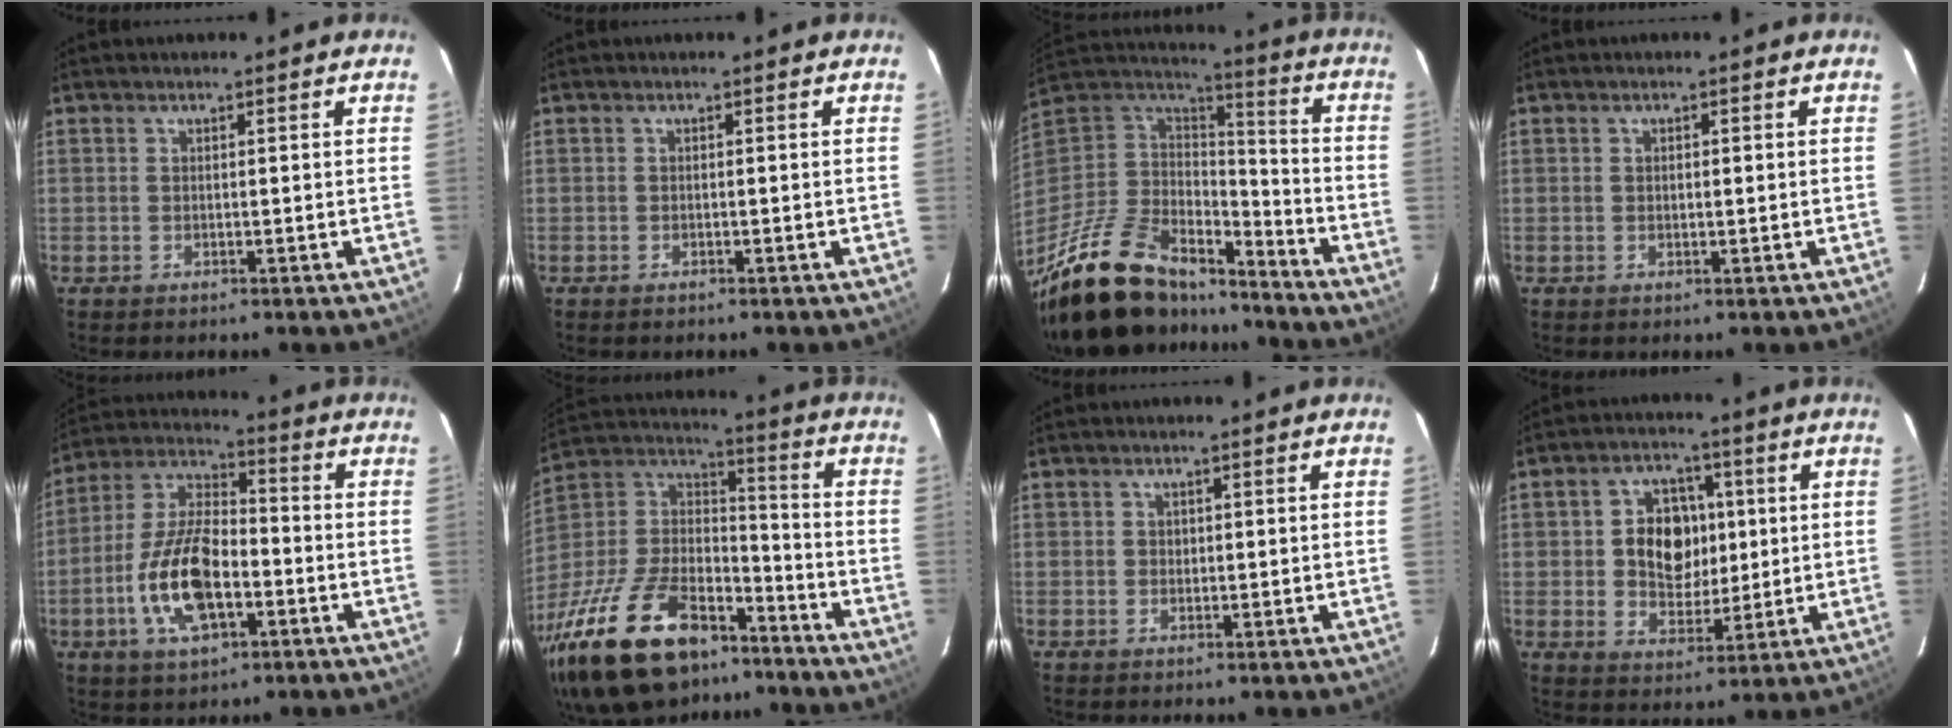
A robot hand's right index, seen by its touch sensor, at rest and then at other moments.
{"total": 0.5, "force": [-0.4, 0.2, 0.2], "torque": [-0.003, -0.001, -0.010]}
{"total": 27.1, "force": [-20.2, 11.5, 14.0], "torque": [-0.286, -0.003, -0.327]}
{"total": 0.9, "force": [0.1, 0.6, 0.7], "torque": [-0.013, 0.003, 0.001]}
{"total": 15.0, "force": [-4.9, 6.7, 12.4], "torque": [-0.259, 0.003, -0.089]}
{"total": 33.8, "force": [-22.2, 16.5, 19.3], "torque": [-0.418, -0.007, -0.355]}
{"total": 0.8, "force": [0.0, 0.8, 0.0], "torque": [0.004, 0.001, -0.001]}
{"total": 10.0, "force": [1.0, 8.0, 6.0], "torque": [-0.116, 0.014, 0.024]}